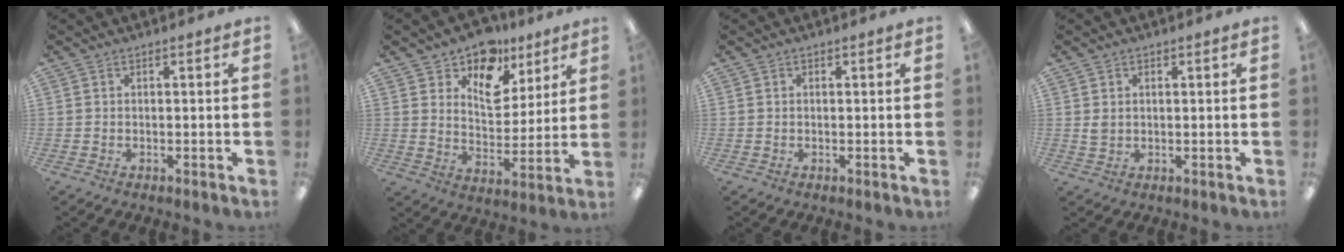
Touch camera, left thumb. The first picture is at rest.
{"total": 13.0, "force": [9.2, 7.7, 4.9], "torque": [-0.079, -0.059, 0.170]}
{"total": 0.0}
{"total": 2.0, "force": [0.7, 1.6, 0.9], "torque": [-0.012, 0.001, 0.010]}